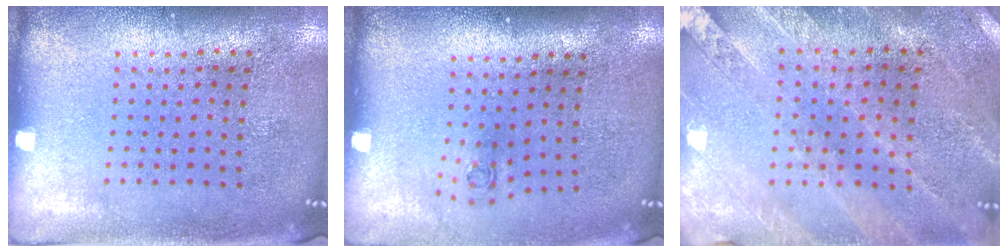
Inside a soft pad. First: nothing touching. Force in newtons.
{"total": 0.7, "press": 0.3, "slide": 0.7}
{"total": 0.8, "press": 0.8, "slide": 0.2}